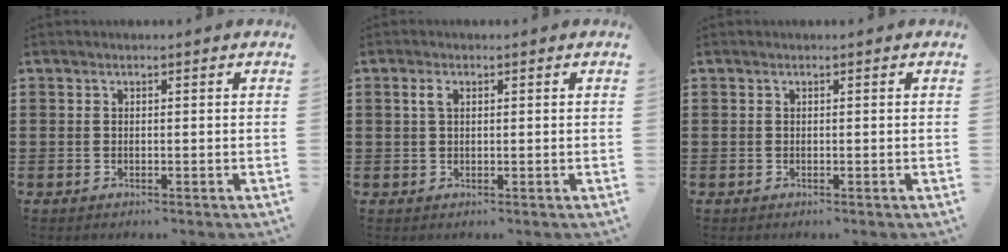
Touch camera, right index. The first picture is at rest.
{"total": 1.7, "force": [0.5, 0.8, 1.5], "torque": [-0.033, 0.005, 0.008]}
{"total": 0.0}